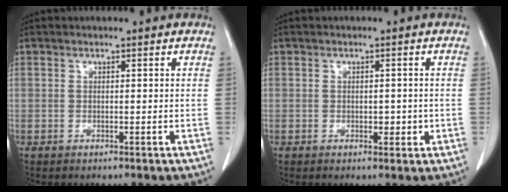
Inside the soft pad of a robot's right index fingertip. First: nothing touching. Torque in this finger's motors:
{"motor_torque": [-0.26, 0.42, 0.00, 0.00]}